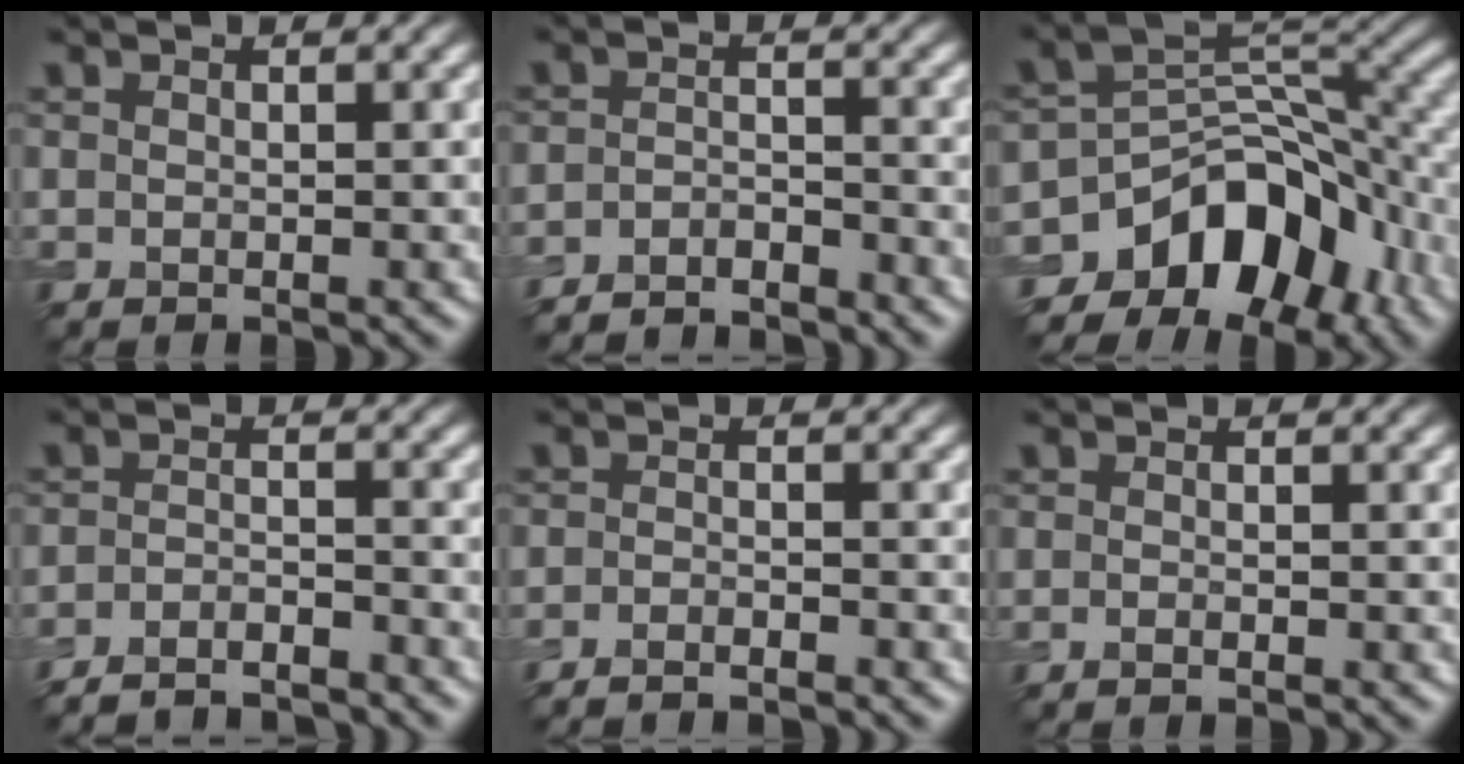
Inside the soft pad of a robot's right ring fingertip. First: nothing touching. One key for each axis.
{"total": 3.6, "fx": -3.5, "fy": 0.5, "fz": 0.8, "tx": -0.015, "ty": -0.004, "tz": -0.064}
{"total": 10.4, "fx": -6.1, "fy": 6.6, "fz": 5.4, "tx": -0.073, "ty": 0.001, "tz": -0.111}
{"total": 4.6, "fx": -4.3, "fy": 0.6, "fz": 1.3, "tx": -0.022, "ty": -0.004, "tz": -0.074}
{"total": 2.4, "fx": -2.1, "fy": 0.3, "fz": 1.1, "tx": -0.016, "ty": 0.002, "tz": -0.037}
{"total": 0.7, "fx": -0.4, "fy": 0.1, "fz": 0.5, "tx": -0.011, "ty": -0.003, "tz": -0.007}